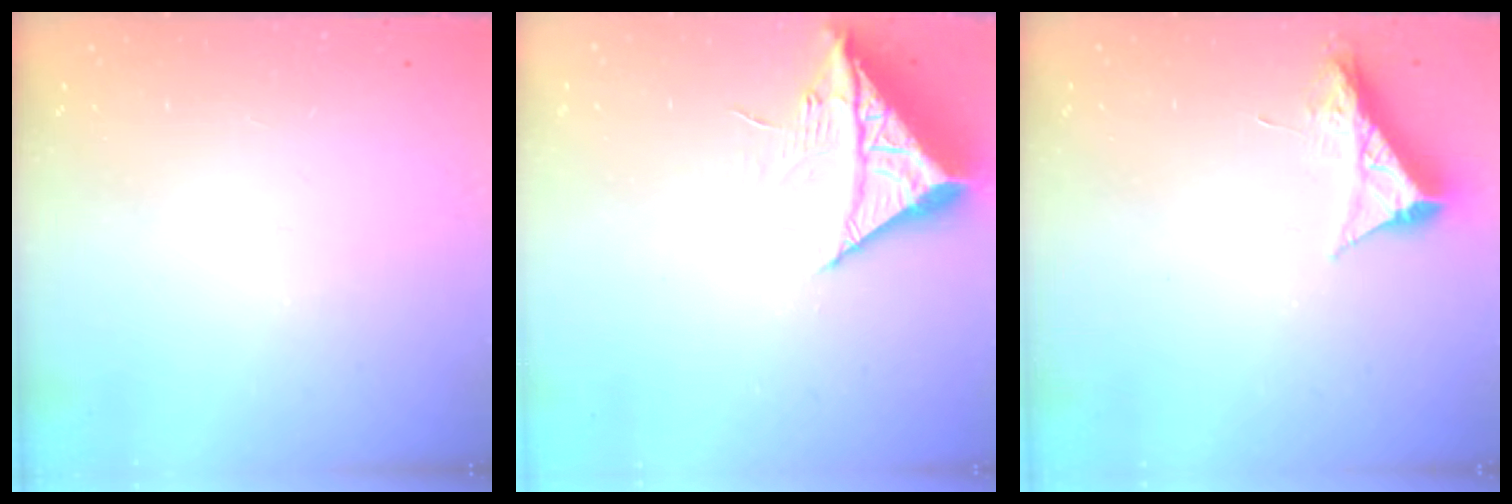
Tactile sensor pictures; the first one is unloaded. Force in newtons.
{"total": 10.5, "press": 10.5, "slide": 1.0}
{"total": 8.4, "press": 8.4, "slide": 0.4}